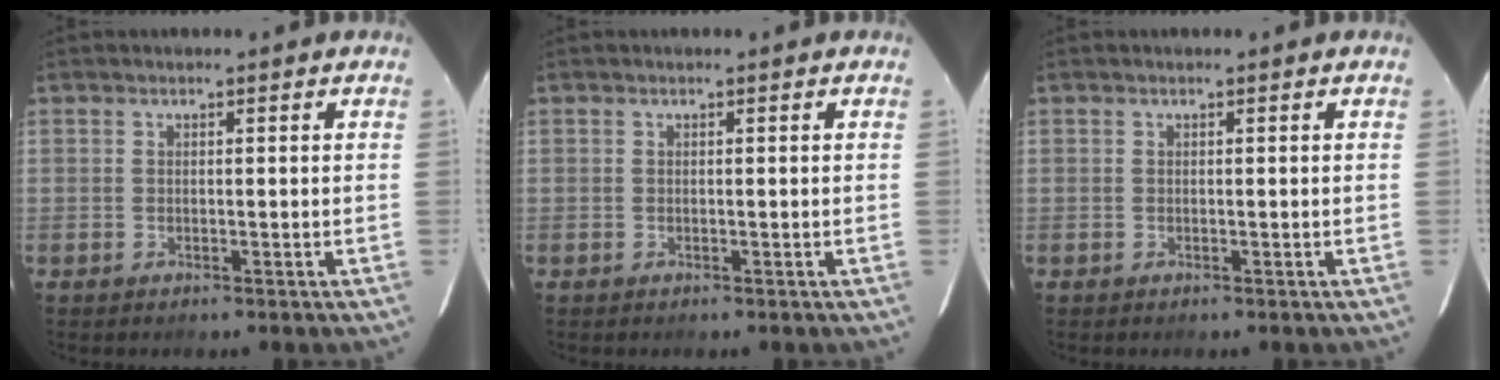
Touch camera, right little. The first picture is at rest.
{"total": 0.0}
{"total": 0.0}